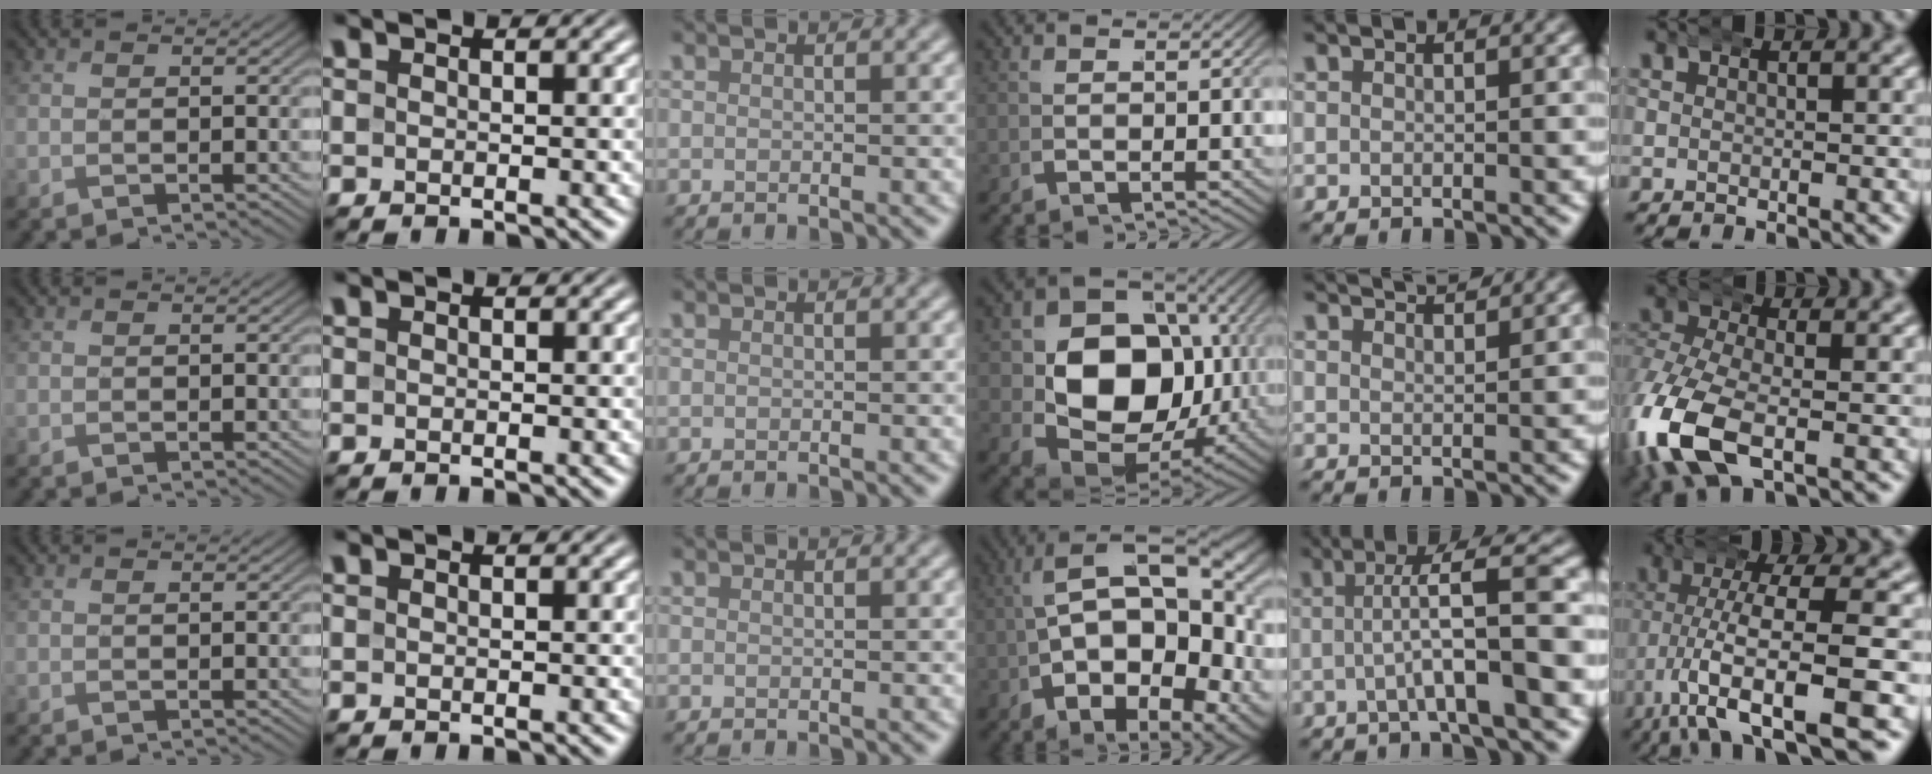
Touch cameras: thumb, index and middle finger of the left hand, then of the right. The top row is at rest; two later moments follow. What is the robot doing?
{"motion": "wrap", "object": "bandana"}